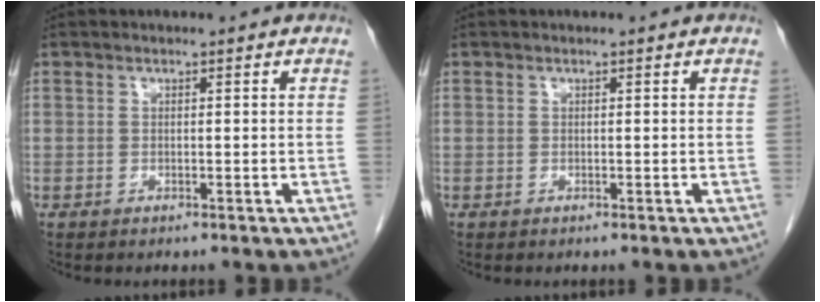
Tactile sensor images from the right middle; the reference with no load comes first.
{"total": 0.0}